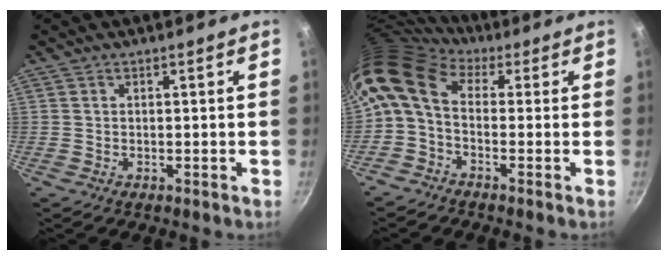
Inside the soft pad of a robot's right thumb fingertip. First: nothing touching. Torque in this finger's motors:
{"motor_torque": [-0.04, 1.15, 1.01, -1.01, 0.57]}